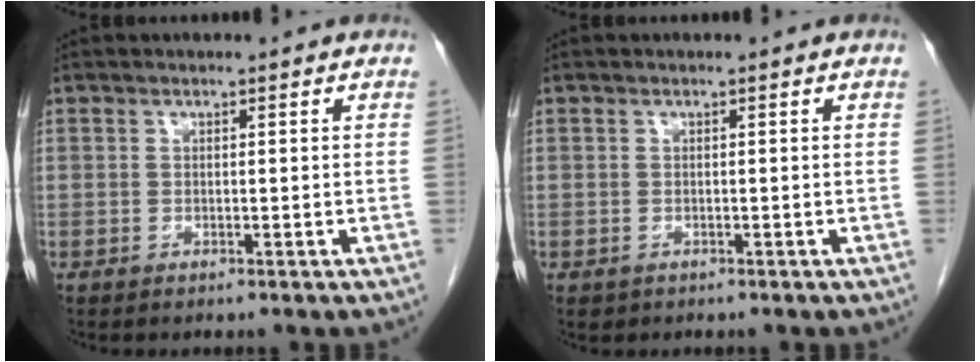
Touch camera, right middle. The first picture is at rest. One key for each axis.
{"total": 0.7, "fx": -0.3, "fy": 0.6, "fz": 0.1, "tx": -0.009, "ty": 0.003, "tz": 0.001}